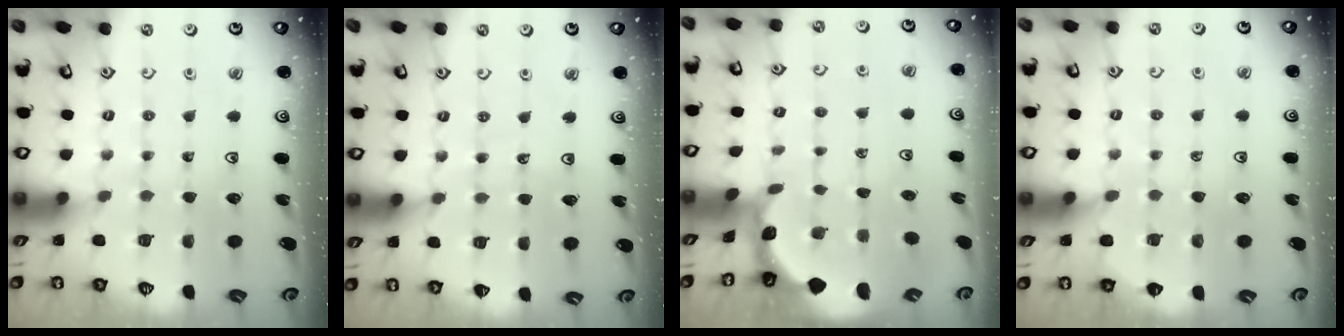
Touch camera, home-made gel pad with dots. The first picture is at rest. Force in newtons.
{"total": 3.0, "press": 3.0, "slide": 0.3}
{"total": 1.3, "press": 1.3, "slide": 0.1}
{"total": 3.3, "press": 3.3, "slide": 0.5}